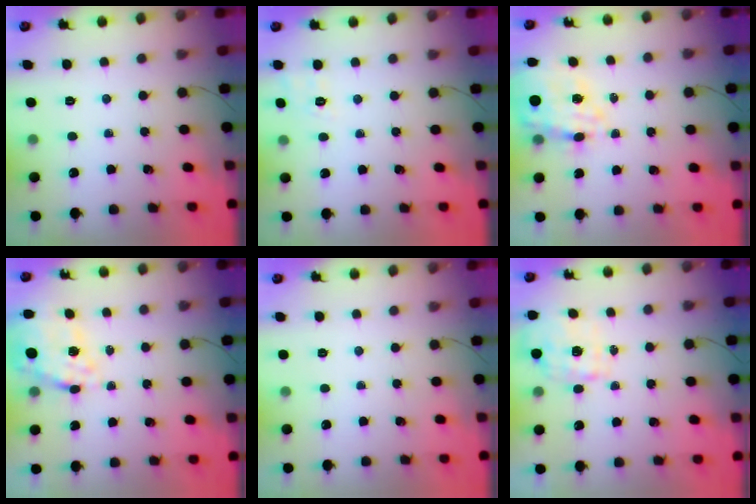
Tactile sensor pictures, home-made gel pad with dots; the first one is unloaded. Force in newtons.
{"total": 2.5, "press": 1.6, "slide": 1.9}
{"total": 15.8, "press": 15.4, "slide": 3.4}
{"total": 17.7, "press": 17.3, "slide": 3.8}
{"total": 2.4, "press": 2.4, "slide": 0.5}
{"total": 1.7, "press": 1.6, "slide": 0.5}